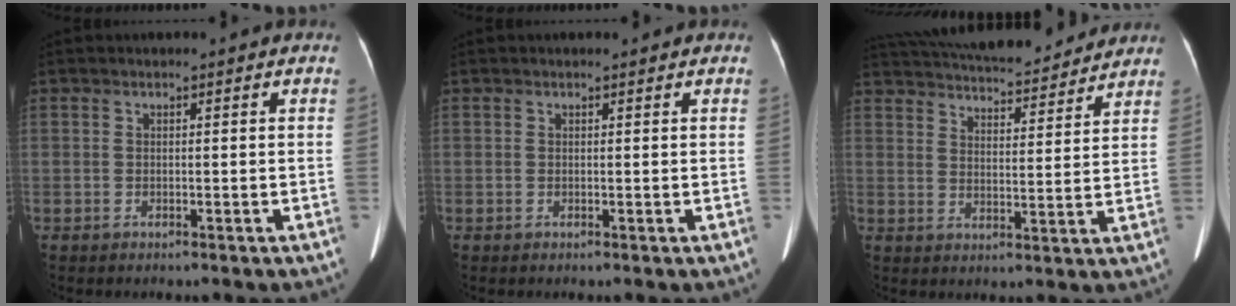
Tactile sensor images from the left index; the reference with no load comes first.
{"total": 0.8, "force": [0.7, 0.1, 0.3], "torque": [-0.009, 0.006, 0.012]}
{"total": 19.5, "force": [17.7, 3.9, 7.2], "torque": [-0.132, 0.027, 0.253]}